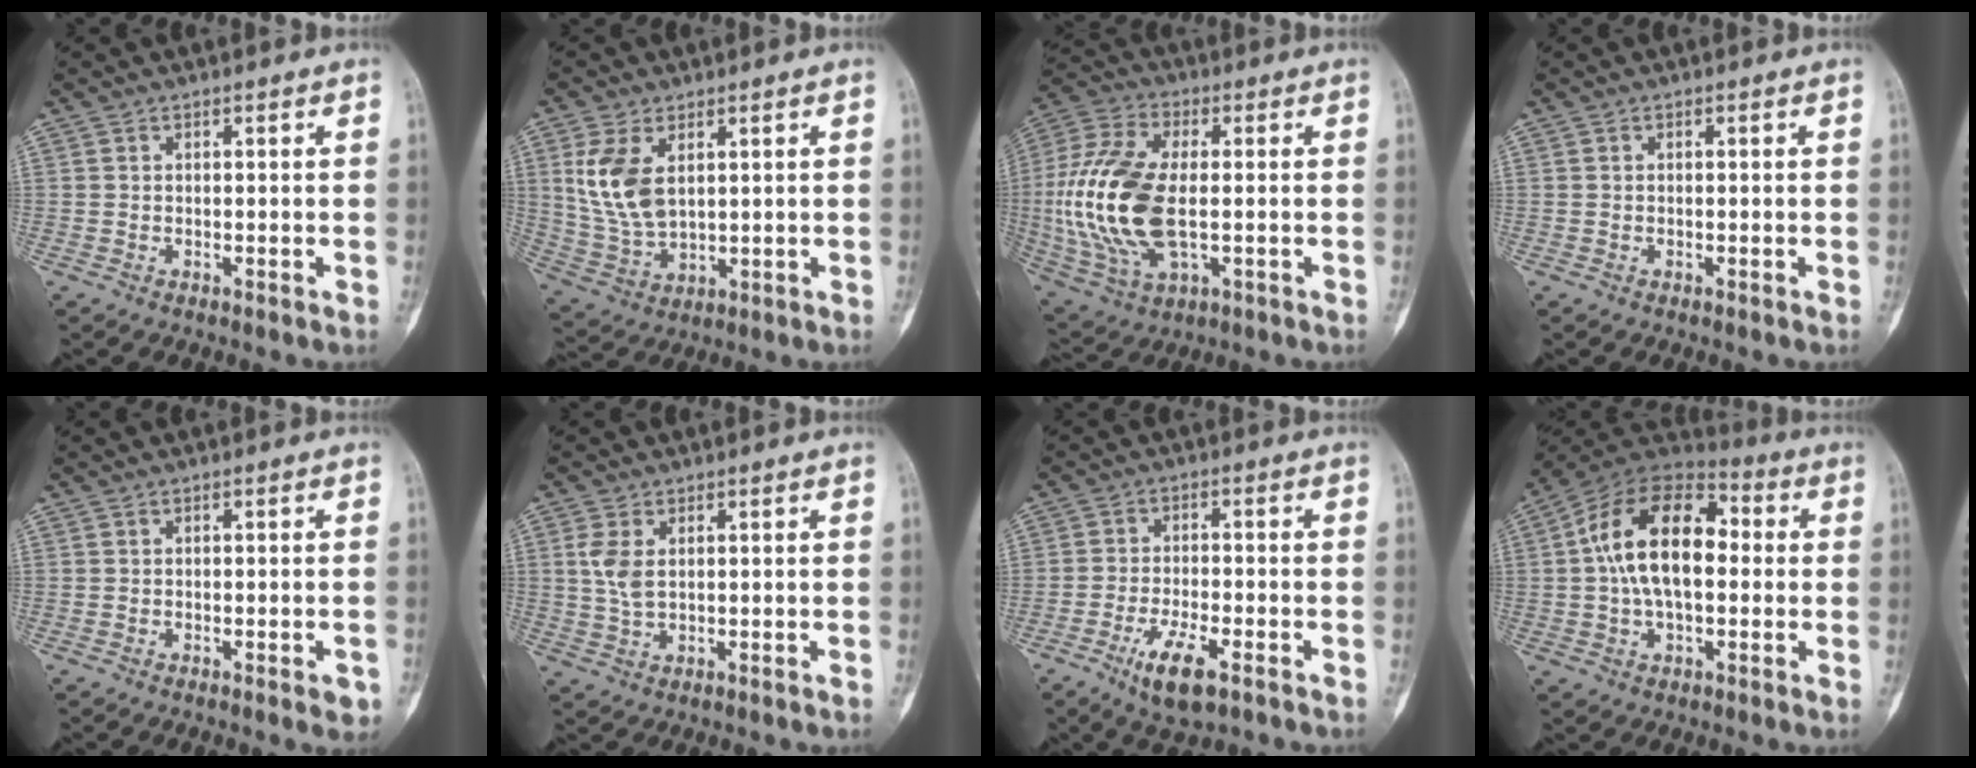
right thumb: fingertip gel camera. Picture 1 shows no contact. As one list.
[{"total": 10.7, "force": [3.2, 6.0, 8.2], "torque": [-0.165, -0.011, 0.077]}, {"total": 20.0, "force": [-1.1, 10.3, 17.1], "torque": [-0.376, -0.001, -0.012]}, {"total": 0.0}, {"total": 2.3, "force": [-1.0, 0.7, 1.9], "torque": [-0.017, 0.006, -0.012]}, {"total": 4.2, "force": [1.0, 2.1, 3.5], "torque": [-0.081, 0.002, 0.026]}, {"total": 8.0, "force": [-4.2, 2.6, 6.3], "torque": [-0.116, 0.008, -0.070]}, {"total": 18.2, "force": [1.3, 10.5, 14.8], "torque": [-0.245, 0.037, 0.015]}]